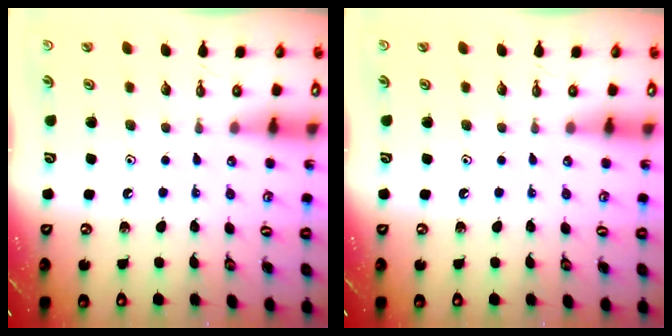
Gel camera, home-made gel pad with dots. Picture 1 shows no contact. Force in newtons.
{"total": 0.0}